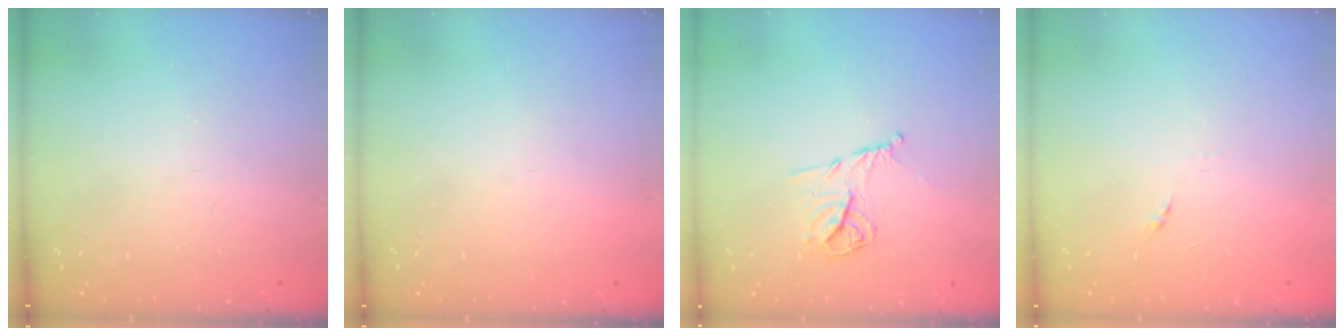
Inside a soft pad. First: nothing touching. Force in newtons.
{"total": 1.5, "press": 1.5, "slide": 0.1}
{"total": 9.8, "press": 9.8, "slide": 0.6}
{"total": 5.7, "press": 5.6, "slide": 0.6}